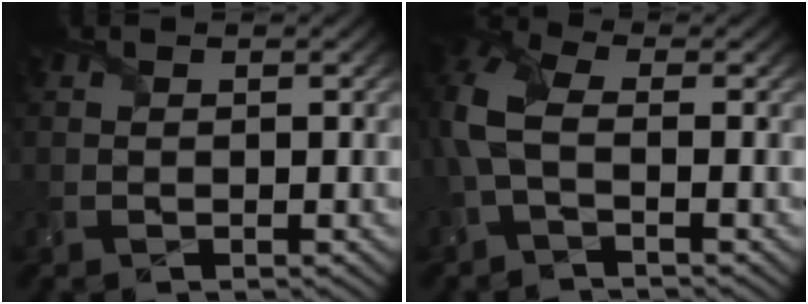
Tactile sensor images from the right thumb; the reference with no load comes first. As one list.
[{"total": 5.6, "force": [-0.9, 2.7, 4.8], "torque": [-0.125, 0.007, -0.033]}]